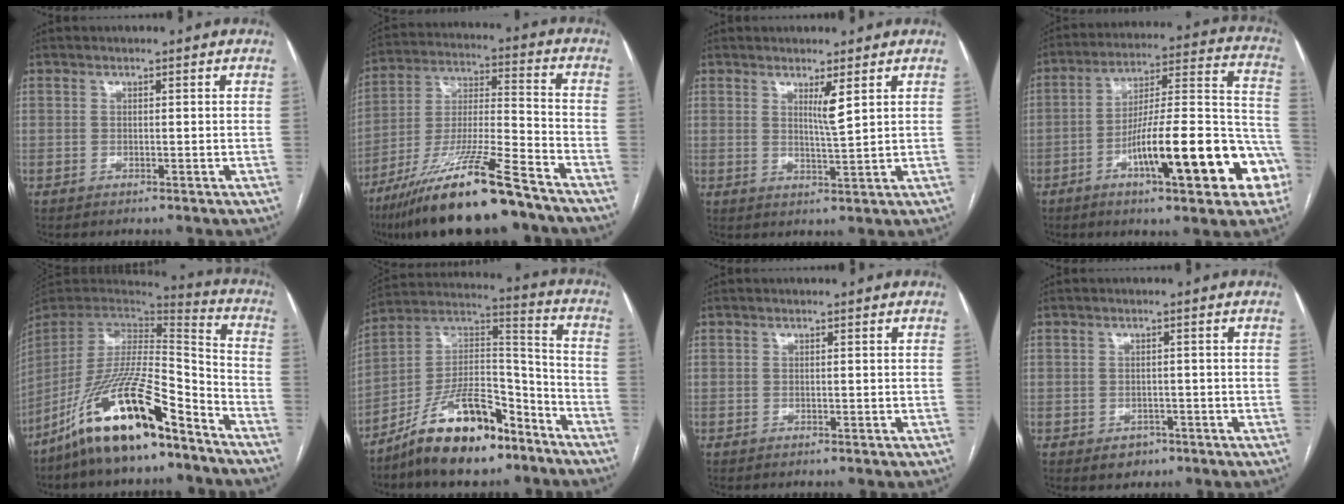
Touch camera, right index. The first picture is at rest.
{"total": 19.1, "force": [-13.9, 1.4, 13.1], "torque": [-0.243, -0.032, -0.249]}
{"total": 3.0, "force": [1.5, -0.4, 2.6], "torque": [-0.048, -0.013, 0.028]}
{"total": 21.0, "force": [-8.4, 3.9, 18.8], "torque": [-0.235, 0.027, -0.118]}
{"total": 19.9, "force": [-14.2, 3.3, 13.6], "torque": [-0.276, -0.016, -0.260]}
{"total": 17.0, "force": [-12.1, 5.7, 10.5], "torque": [-0.183, 0.033, -0.209]}
{"total": 0.0}
{"total": 2.8, "force": [-1.4, 2.3, 0.9], "torque": [-0.005, 0.005, -0.011]}